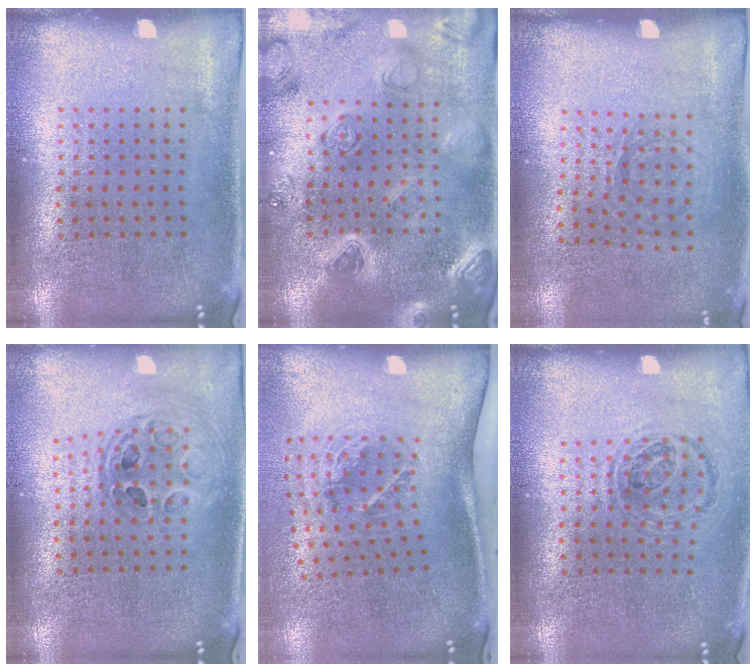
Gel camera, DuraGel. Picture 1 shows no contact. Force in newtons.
{"total": 2.2, "press": 2.2, "slide": 0.2}
{"total": 0.9, "press": 0.8, "slide": 0.4}
{"total": 0.9, "press": 0.9, "slide": 0.2}
{"total": 2.0, "press": 1.3, "slide": 1.6}
{"total": 1.0, "press": 0.9, "slide": 0.2}